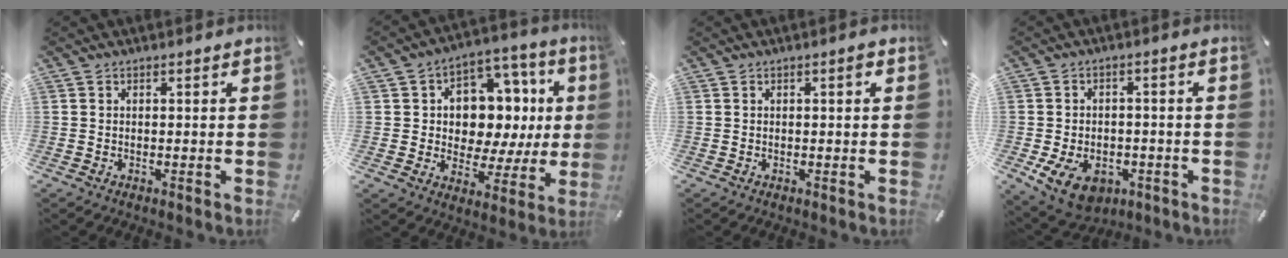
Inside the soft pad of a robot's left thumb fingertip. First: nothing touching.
{"total": 11.9, "force": [2.5, 10.1, 5.8], "torque": [-0.070, -0.032, 0.053]}
{"total": 1.0, "force": [0.3, 0.2, 0.9], "torque": [-0.017, 0.004, 0.004]}
{"total": 9.2, "force": [-3.9, 6.4, 5.4], "torque": [-0.116, 0.011, -0.069]}